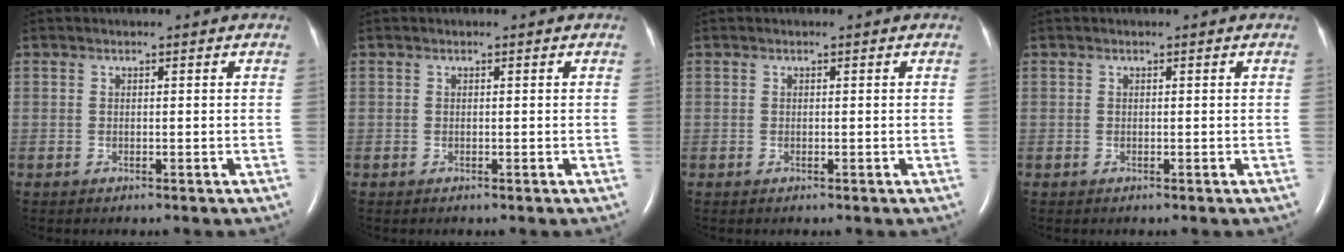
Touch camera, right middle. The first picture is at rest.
{"total": 0.0}
{"total": 0.0}
{"total": 0.0}